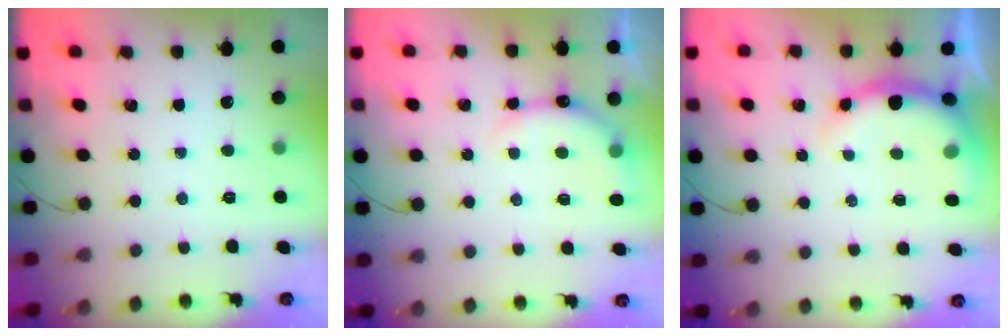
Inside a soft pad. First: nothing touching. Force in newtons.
{"total": 7.8, "press": 7.8, "slide": 0.2}
{"total": 7.3, "press": 7.3, "slide": 1.2}